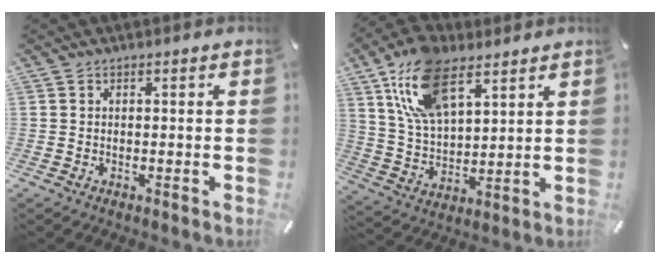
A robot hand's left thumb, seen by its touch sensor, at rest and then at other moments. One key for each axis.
{"total": 15.8, "fx": 9.3, "fy": 8.1, "fz": 10.0, "tx": -0.223, "ty": -0.025, "tz": 0.168}